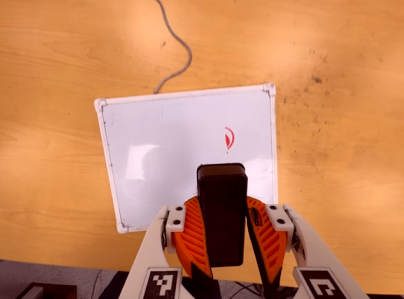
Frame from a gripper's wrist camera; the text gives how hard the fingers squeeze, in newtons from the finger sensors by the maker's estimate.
{"total": 10.3, "left": 9.6, "right": 11.1}